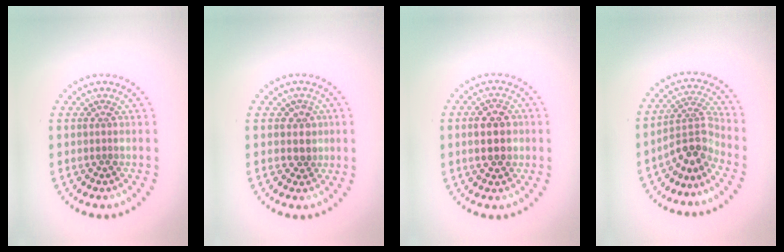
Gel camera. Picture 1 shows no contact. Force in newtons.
{"total": 1.8, "press": 1.6, "slide": 0.9}
{"total": 4.4, "press": 4.4, "slide": 0.1}
{"total": 3.6, "press": 2.5, "slide": 2.6}